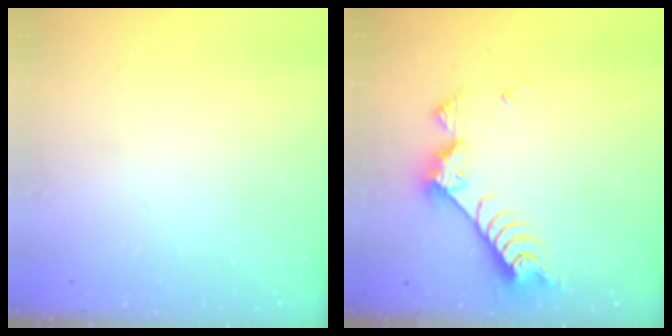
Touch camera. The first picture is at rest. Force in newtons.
{"total": 8.1, "press": 8.0, "slide": 0.9}